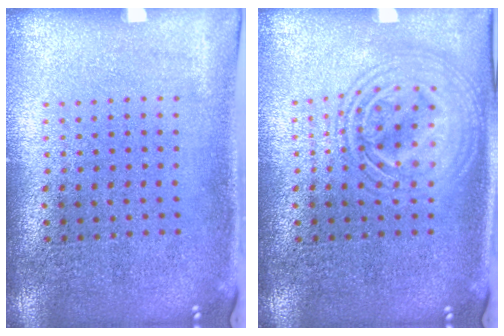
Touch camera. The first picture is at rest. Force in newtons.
{"total": 2.9, "press": 2.9, "slide": 0.4}